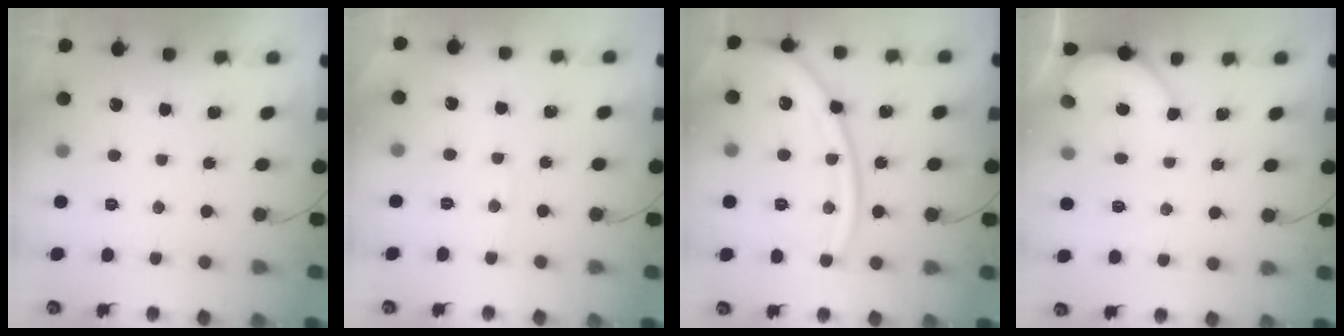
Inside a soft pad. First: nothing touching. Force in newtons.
{"total": 3.0, "press": 3.0, "slide": 0.3}
{"total": 15.7, "press": 15.6, "slide": 2.0}
{"total": 1.4, "press": 1.4, "slide": 0.2}